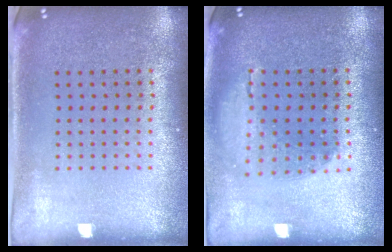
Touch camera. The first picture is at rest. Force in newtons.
{"total": 1.2, "press": 1.2, "slide": 0.3}